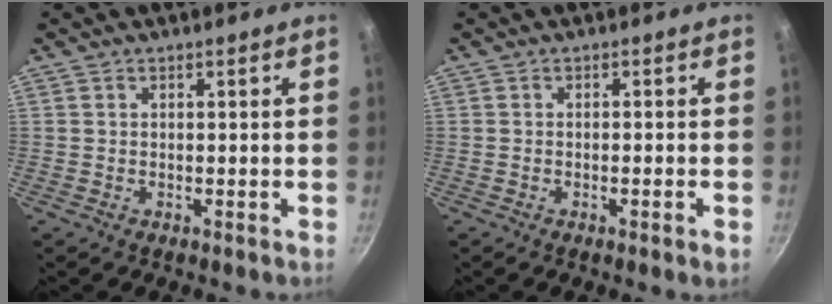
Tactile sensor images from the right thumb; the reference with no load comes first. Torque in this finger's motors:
{"motor_torque": [-0.15, 0.18, -0.31, -0.14, -0.07]}